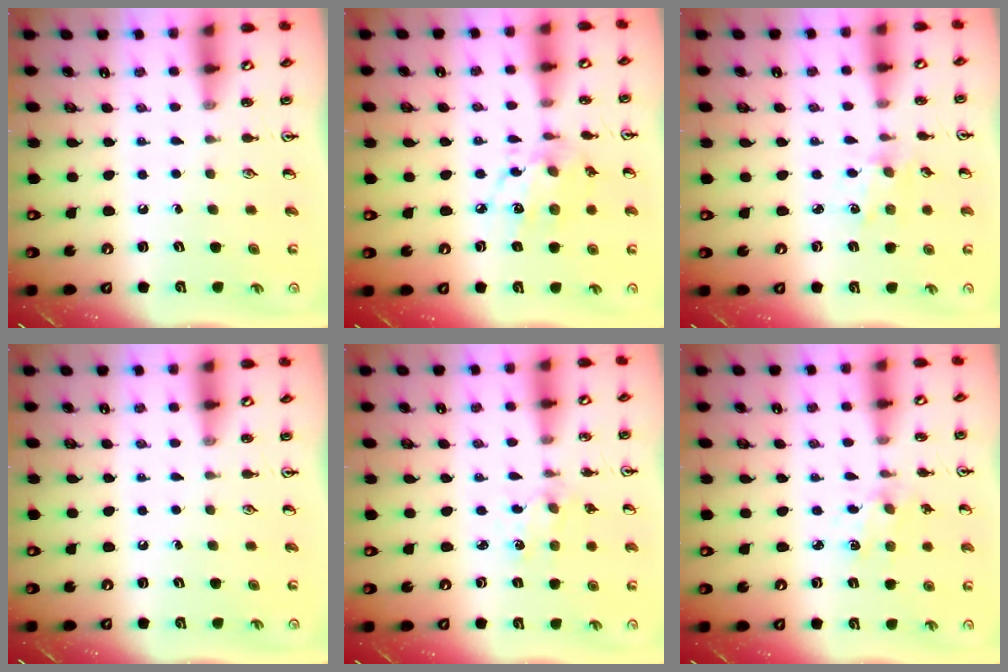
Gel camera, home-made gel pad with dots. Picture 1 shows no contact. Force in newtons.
{"total": 10.3, "press": 10.3, "slide": 0.6}
{"total": 2.1, "press": 2.0, "slide": 0.3}
{"total": 0.0}
{"total": 2.0, "press": 1.9, "slide": 0.4}
{"total": 2.3, "press": 2.3, "slide": 0.5}